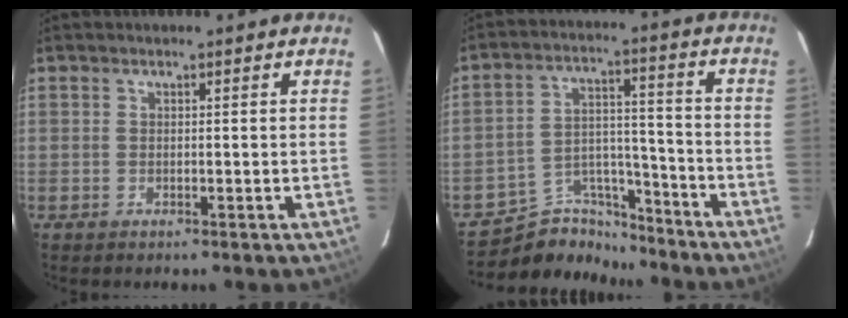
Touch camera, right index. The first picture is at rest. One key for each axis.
{"total": 11.5, "fx": -10.5, "fy": 4.5, "fz": 1.3, "tx": -0.028, "ty": 0.050, "tz": -0.172}